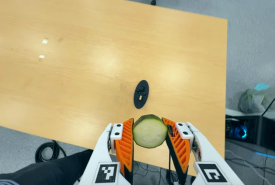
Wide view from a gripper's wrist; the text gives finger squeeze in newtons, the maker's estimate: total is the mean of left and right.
{"total": 9.2, "left": 8.5, "right": 9.9}